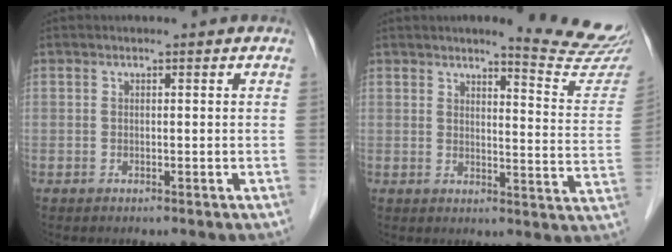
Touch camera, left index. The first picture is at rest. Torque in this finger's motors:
{"motor_torque": [0.92, -1.07, 0.32, 0.05]}